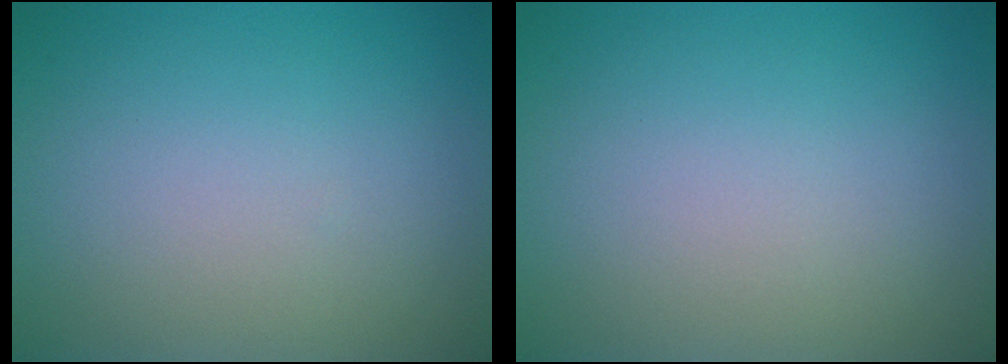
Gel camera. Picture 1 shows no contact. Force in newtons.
{"total": 0.0}